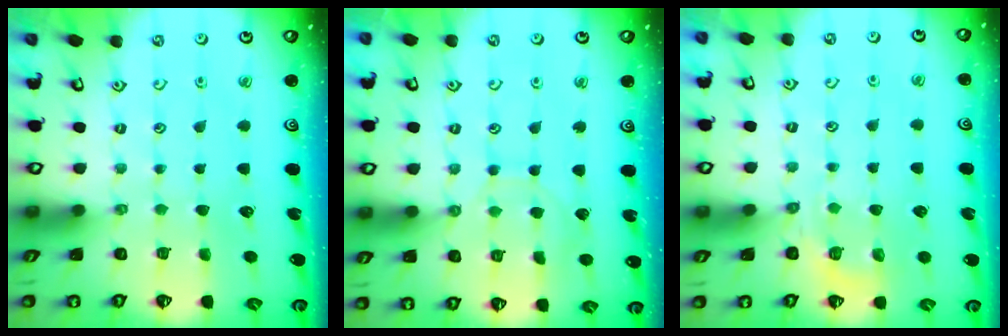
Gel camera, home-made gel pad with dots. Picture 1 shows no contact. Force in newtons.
{"total": 7.4, "press": 7.3, "slide": 0.8}
{"total": 3.8, "press": 3.3, "slide": 1.8}